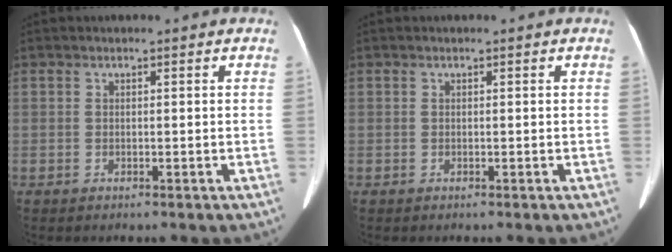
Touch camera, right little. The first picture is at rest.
{"total": 0.0}